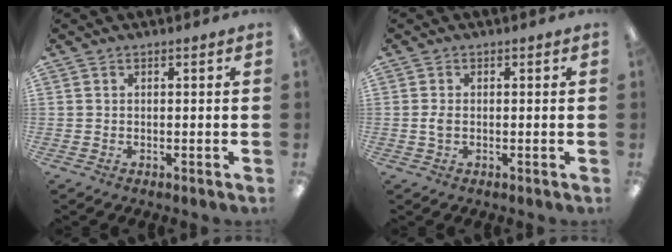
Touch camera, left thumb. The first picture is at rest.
{"total": 2.2, "force": [-0.1, 1.3, 1.8], "torque": [-0.040, 0.001, -0.006]}